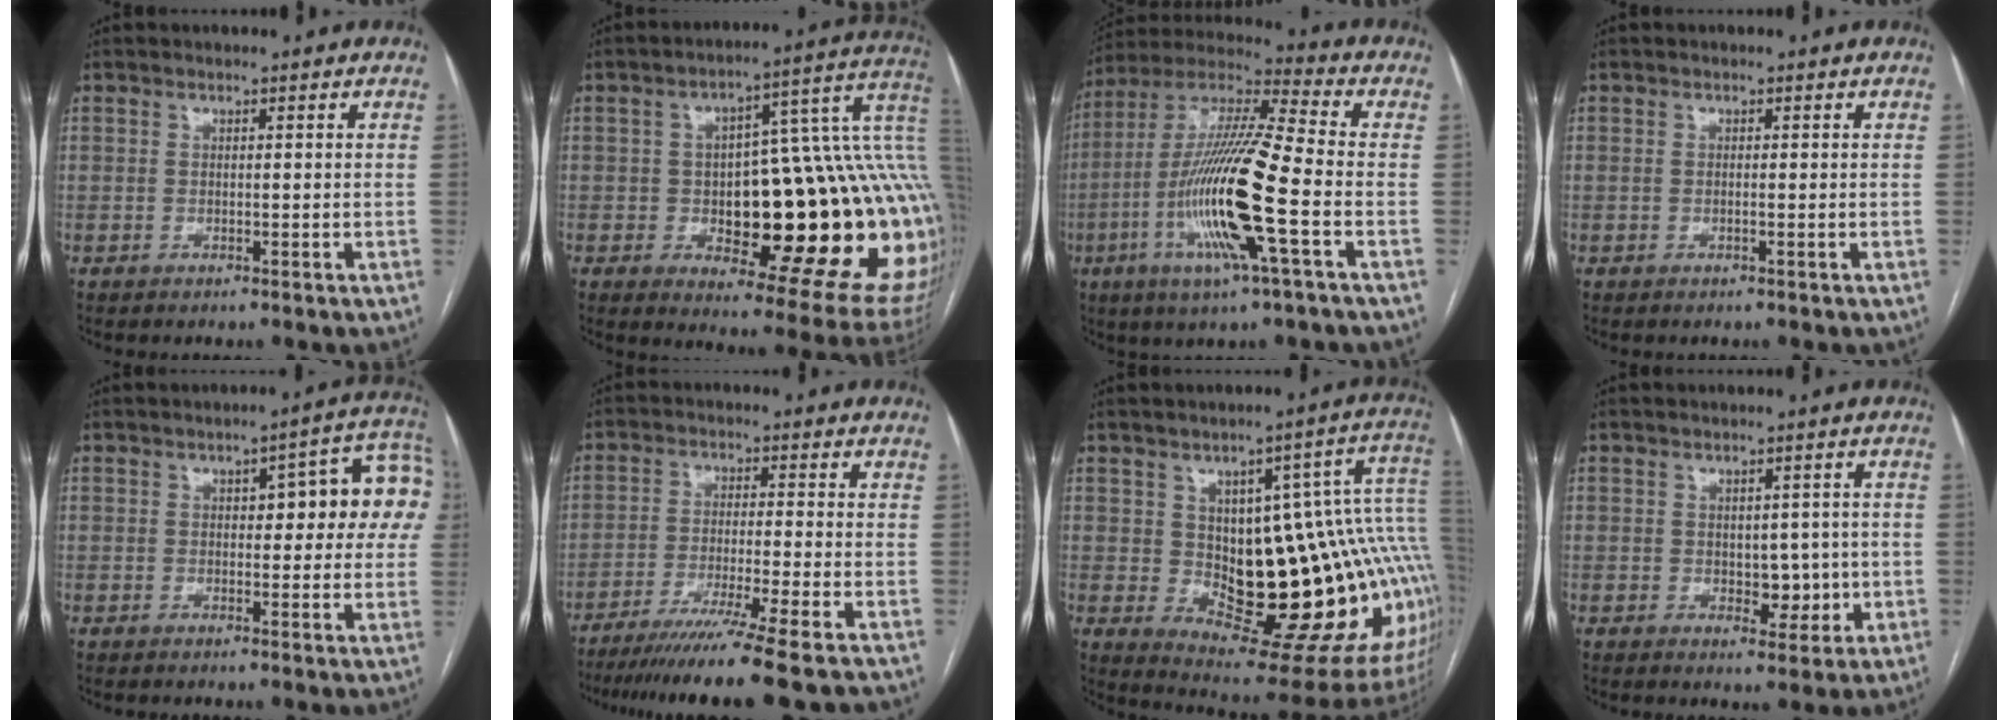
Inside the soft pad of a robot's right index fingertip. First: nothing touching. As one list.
[{"total": 32.0, "force": [-2.2, 8.8, 30.7], "torque": [-0.328, 0.034, -0.013]}, {"total": 18.6, "force": [-5.2, 0.7, 17.8], "torque": [-0.361, -0.011, -0.104]}, {"total": 0.0}, {"total": 12.2, "force": [2.6, 3.9, 11.3], "torque": [-0.131, 0.037, 0.027]}, {"total": 13.6, "force": [-10.8, -2.3, 7.9], "torque": [-0.115, -0.044, -0.169]}, {"total": 25.0, "force": [0.1, 7.9, 23.7], "torque": [-0.209, 0.025, 0.025]}, {"total": 4.5, "force": [-0.4, 3.0, 3.3], "torque": [-0.034, 0.008, 0.003]}]